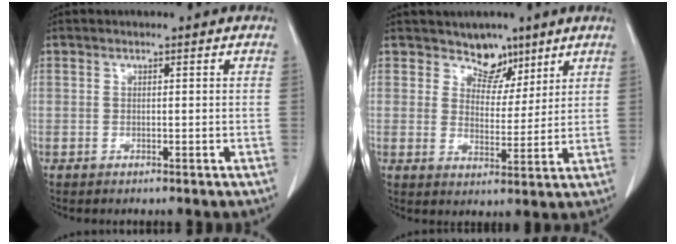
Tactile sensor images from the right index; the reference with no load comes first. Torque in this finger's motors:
{"motor_torque": [-0.05, 0.19, 0.01, -0.01]}